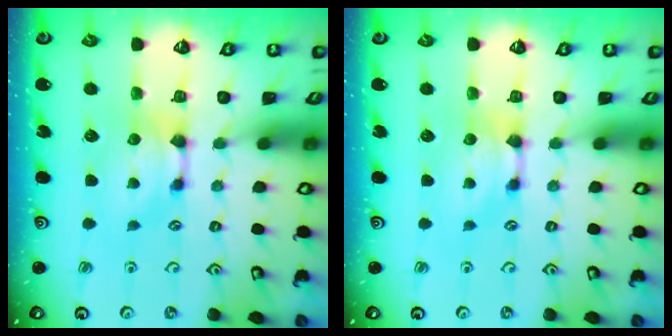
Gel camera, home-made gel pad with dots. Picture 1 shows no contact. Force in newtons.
{"total": 0.0}